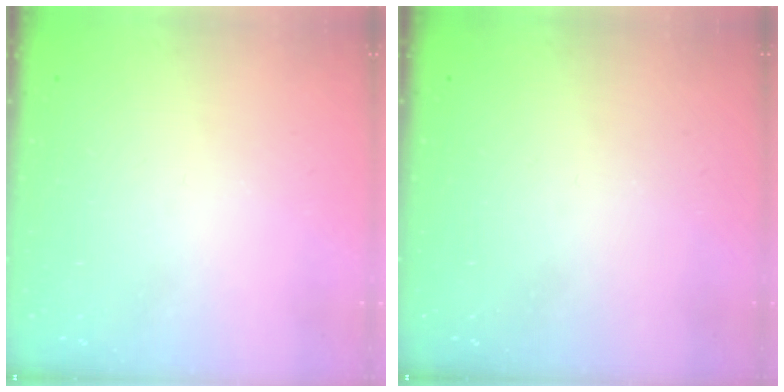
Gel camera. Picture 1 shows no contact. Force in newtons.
{"total": 0.0}